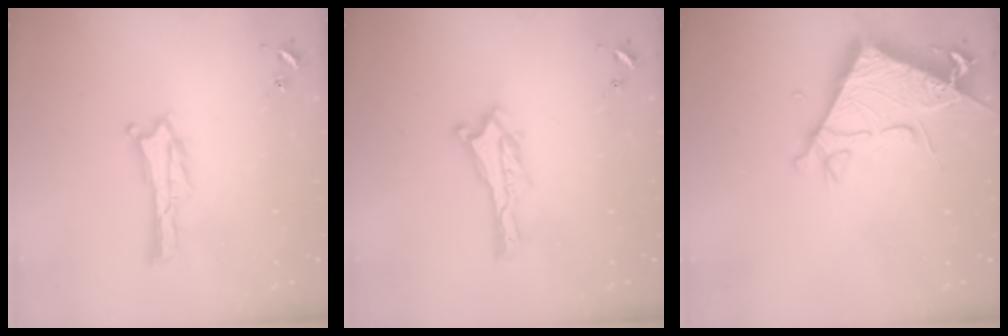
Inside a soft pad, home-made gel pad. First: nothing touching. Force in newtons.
{"total": 0.0}
{"total": 6.6, "press": 6.6, "slide": 0.7}